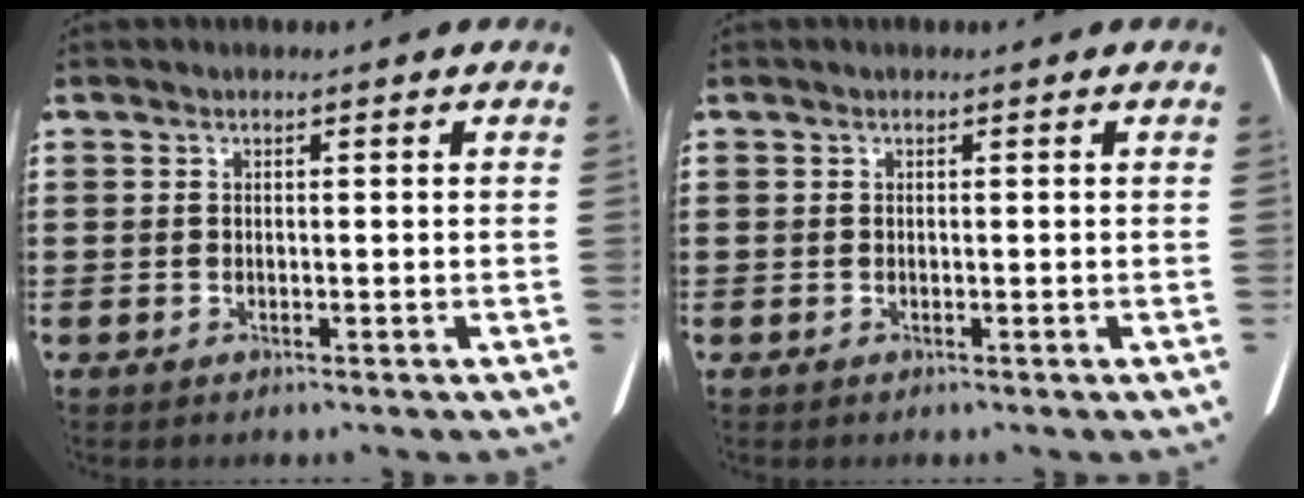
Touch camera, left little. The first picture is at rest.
{"total": 0.0}